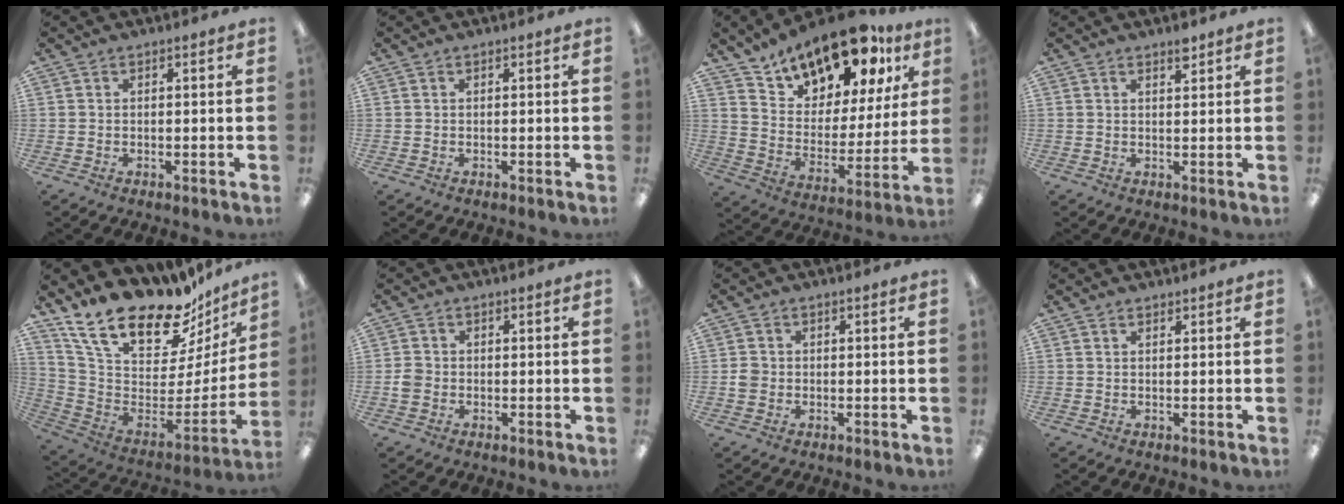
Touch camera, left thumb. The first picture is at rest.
{"total": 0.0}
{"total": 17.1, "force": [14.6, 6.5, 6.0], "torque": [-0.109, -0.113, 0.256]}
{"total": 2.5, "force": [2.0, 0.8, 1.2], "torque": [-0.010, -0.008, 0.034]}
{"total": 23.4, "force": [18.1, 8.9, 11.8], "torque": [-0.198, -0.144, 0.323]}
{"total": 2.3, "force": [-0.5, 2.1, 1.0], "torque": [-0.016, 0.005, -0.011]}
{"total": 2.1, "force": [-0.3, 2.0, 0.7], "torque": [-0.012, 0.005, -0.008]}
{"total": 0.8, "force": [0.7, 0.2, 0.1], "torque": [-0.002, -0.001, 0.014]}